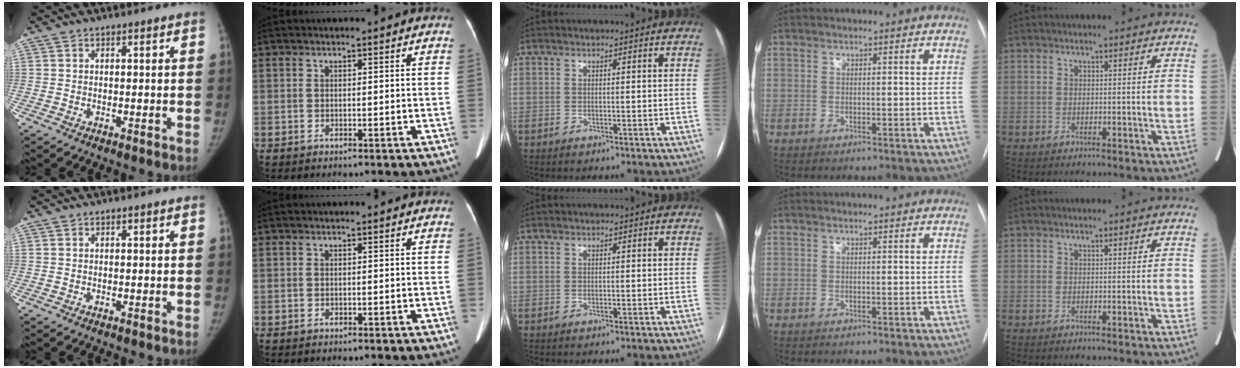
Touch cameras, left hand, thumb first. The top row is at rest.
{}